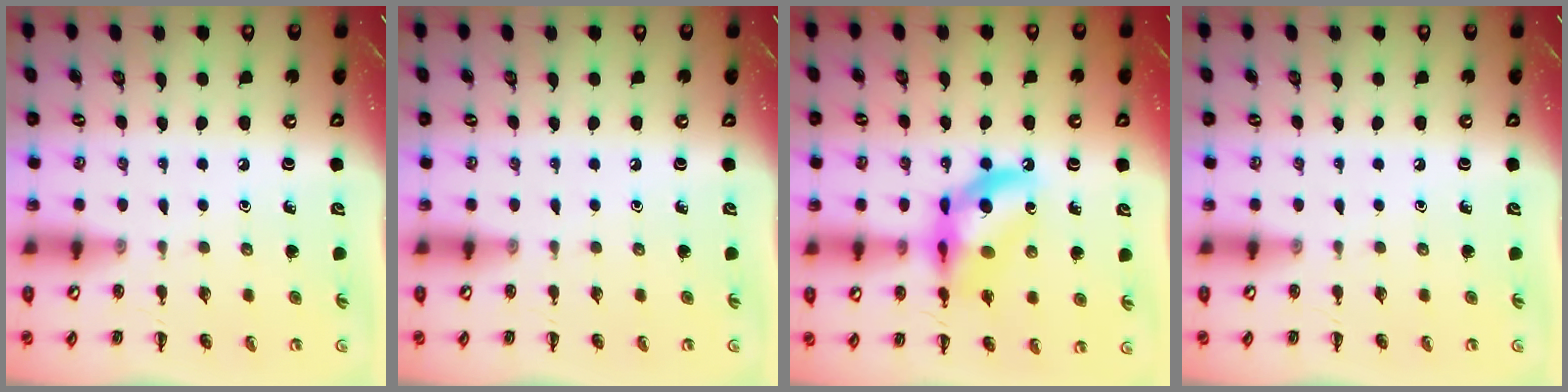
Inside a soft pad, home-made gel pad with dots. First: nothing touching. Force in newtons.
{"total": 0.0}
{"total": 14.1, "press": 13.7, "slide": 3.5}
{"total": 0.0}